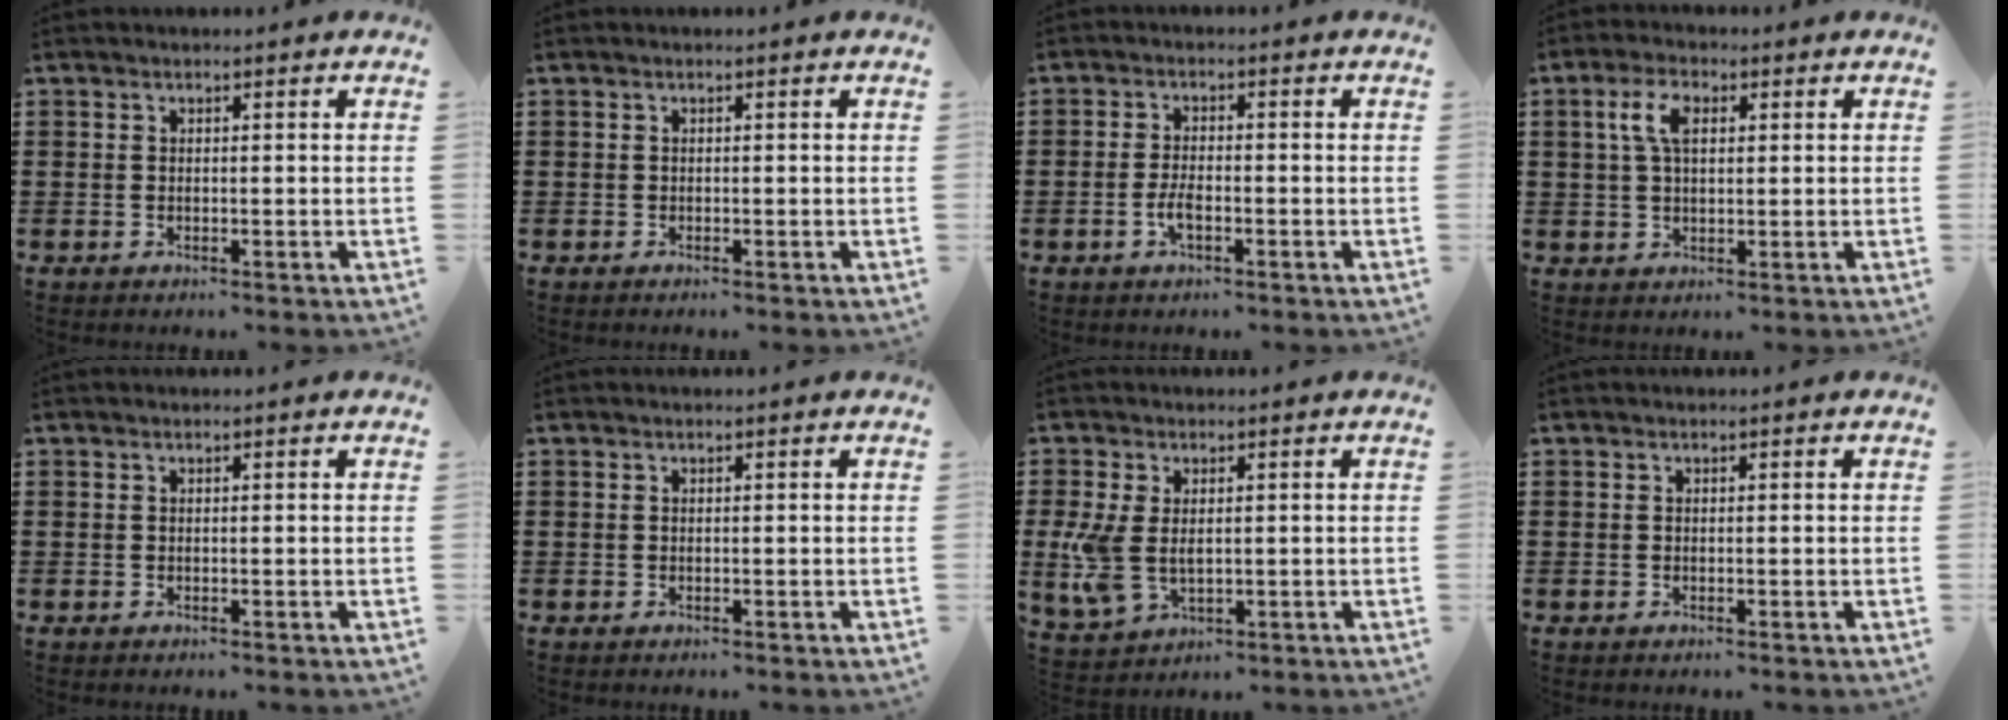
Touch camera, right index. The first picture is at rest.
{"total": 0.0}
{"total": 3.0, "force": [-1.2, 1.0, 2.6], "torque": [-0.061, -0.004, -0.025]}
{"total": 5.2, "force": [1.5, 2.5, 4.3], "torque": [-0.093, 0.014, 0.024]}
{"total": 0.0}
{"total": 0.0}
{"total": 6.1, "force": [0.0, 3.7, 4.9], "torque": [-0.128, -0.004, -0.005]}
{"total": 0.0}